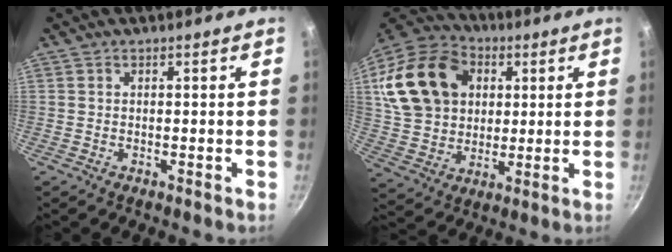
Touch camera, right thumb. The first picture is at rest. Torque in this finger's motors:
{"motor_torque": [-0.97, 1.85, 0.72, -0.31, 0.18]}